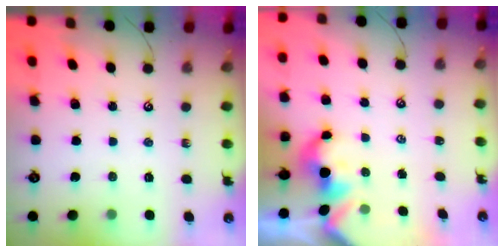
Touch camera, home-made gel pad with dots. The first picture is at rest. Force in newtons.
{"total": 1.1, "press": 1.1, "slide": 0.1}